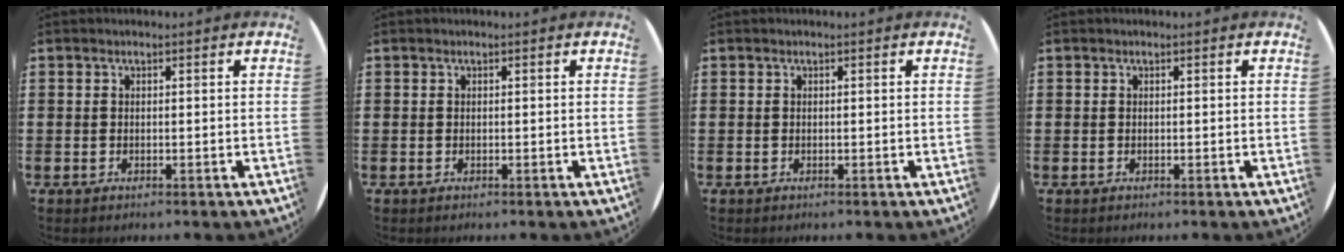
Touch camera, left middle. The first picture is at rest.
{"total": 0.0}
{"total": 0.0}
{"total": 0.0}